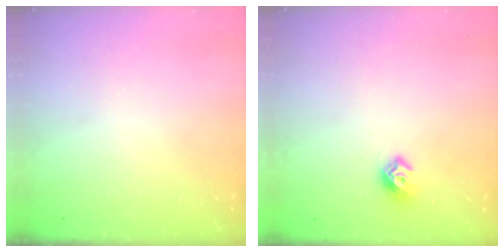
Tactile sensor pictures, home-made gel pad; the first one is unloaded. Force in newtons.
{"total": 7.3, "press": 7.2, "slide": 0.3}